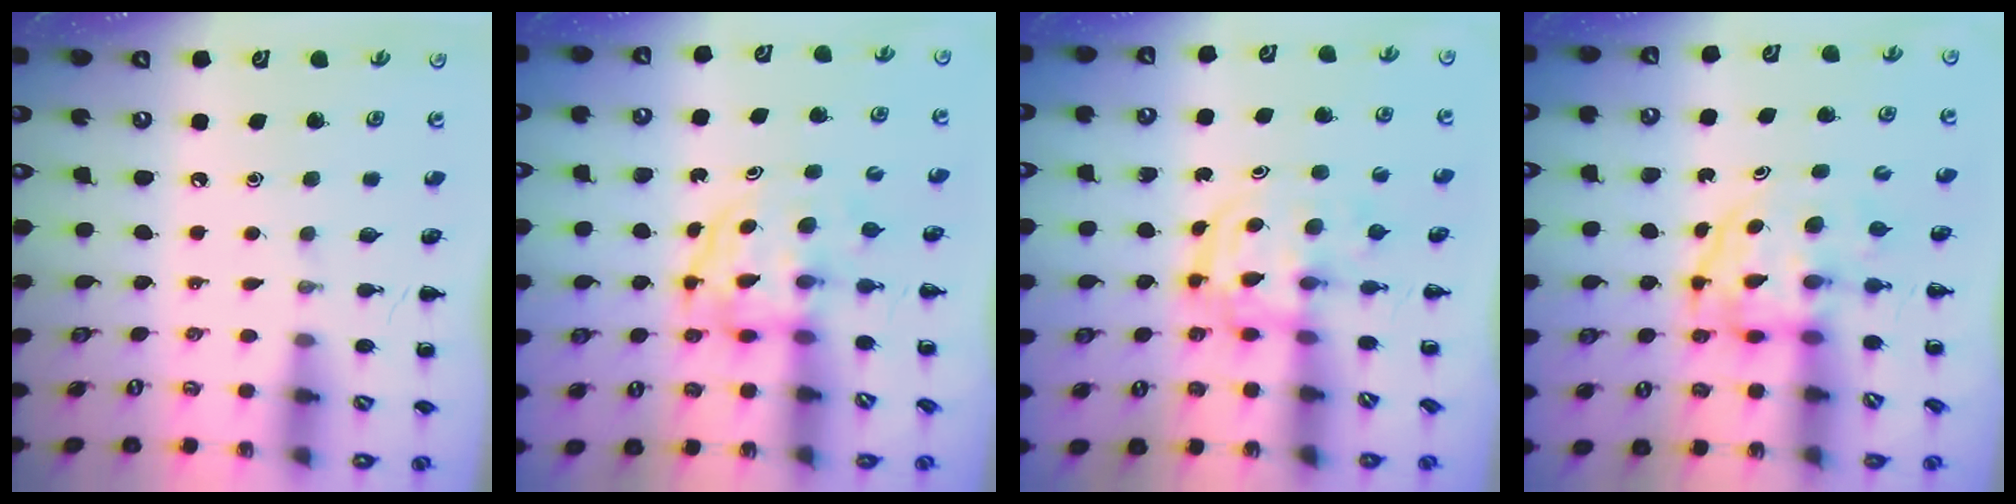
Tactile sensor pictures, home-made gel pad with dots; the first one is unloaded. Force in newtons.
{"total": 3.7, "press": 3.7, "slide": 0.3}
{"total": 2.9, "press": 2.9, "slide": 0.3}
{"total": 3.8, "press": 3.8, "slide": 0.3}